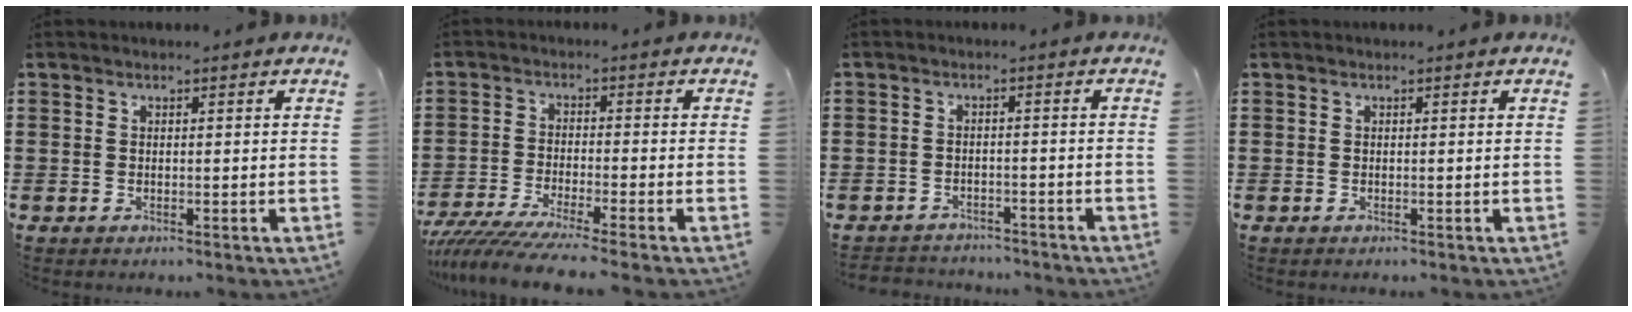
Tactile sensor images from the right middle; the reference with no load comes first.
{"total": 5.4, "force": [-4.9, -0.5, 2.0], "torque": [-0.055, -0.024, -0.098]}
{"total": 2.7, "force": [-2.5, 0.7, -0.4], "torque": [0.000, 0.002, -0.059]}
{"total": 0.0}